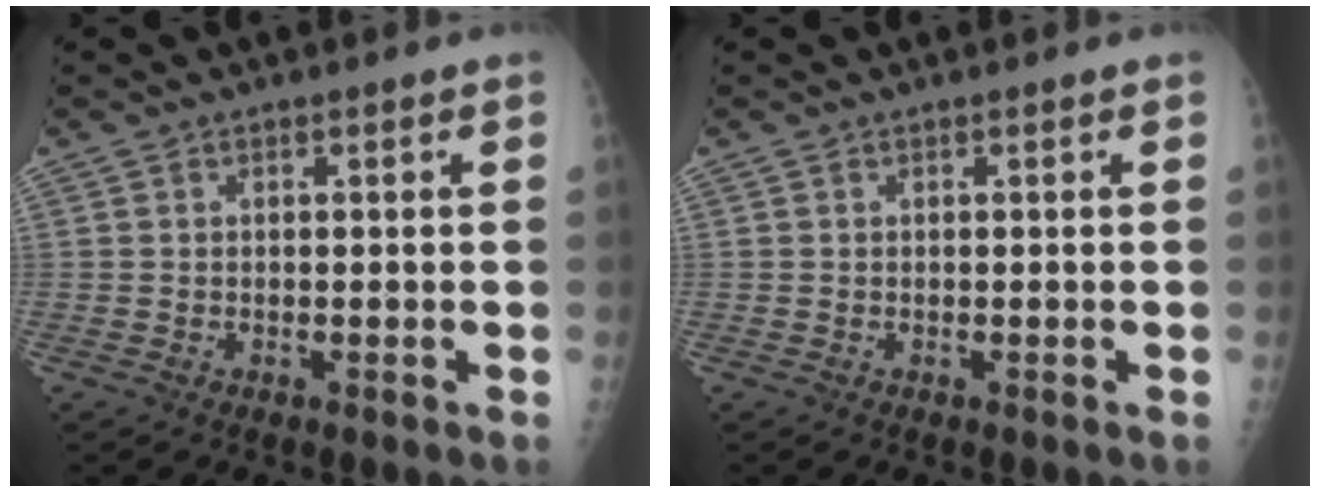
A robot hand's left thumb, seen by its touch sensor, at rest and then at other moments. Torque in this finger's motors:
{"motor_torque": [0.00, 0.00, 0.00, 0.00, 0.00]}